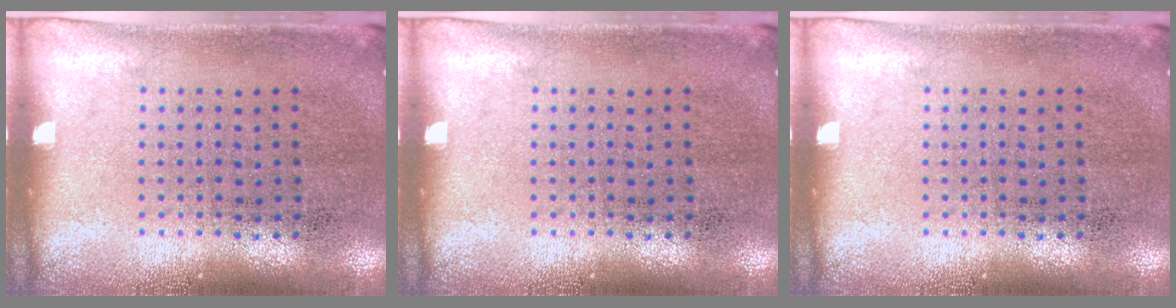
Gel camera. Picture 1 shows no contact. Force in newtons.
{"total": 0.0}
{"total": 0.0}